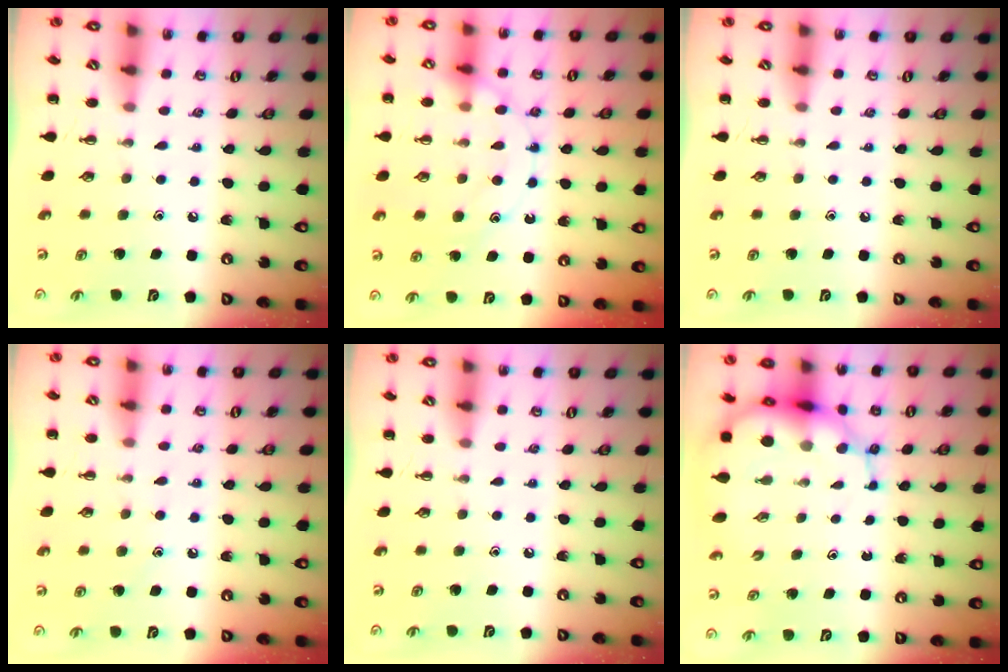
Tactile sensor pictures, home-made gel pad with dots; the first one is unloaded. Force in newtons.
{"total": 13.1, "press": 13.1, "slide": 0.8}
{"total": 0.0}
{"total": 6.7, "press": 6.5, "slide": 1.3}
{"total": 0.0}
{"total": 9.3, "press": 8.9, "slide": 2.8}